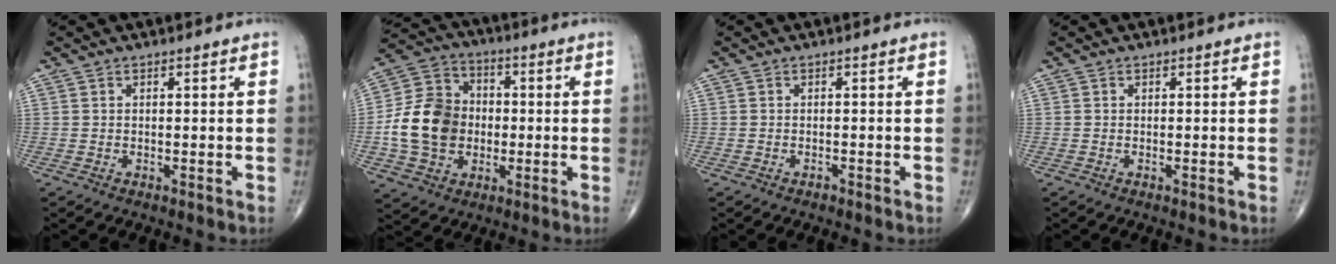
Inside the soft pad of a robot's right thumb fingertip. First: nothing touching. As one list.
[{"total": 14.8, "force": [-1.5, 12.0, 8.6], "torque": [-0.140, 0.026, -0.031]}, {"total": 0.5, "force": [-0.4, 0.2, 0.2], "torque": [-0.005, 0.000, -0.009]}, {"total": 0.0}]